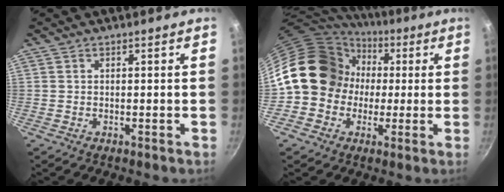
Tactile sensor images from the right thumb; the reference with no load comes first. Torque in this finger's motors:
{"motor_torque": [2.59, 2.42, 0.97, -0.98, 0.19]}